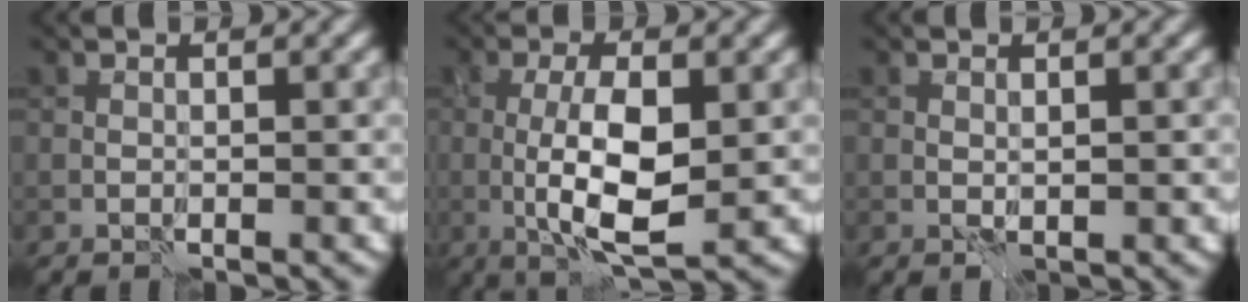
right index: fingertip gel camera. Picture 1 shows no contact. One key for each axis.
{"total": 6.6, "fx": -0.3, "fy": 2.2, "fz": 6.2, "tx": -0.118, "ty": -0.005, "tz": -0.006}
{"total": 0.6, "fx": 0.2, "fy": 0.2, "fz": 0.5, "tx": -0.005, "ty": 0.001, "tz": 0.005}